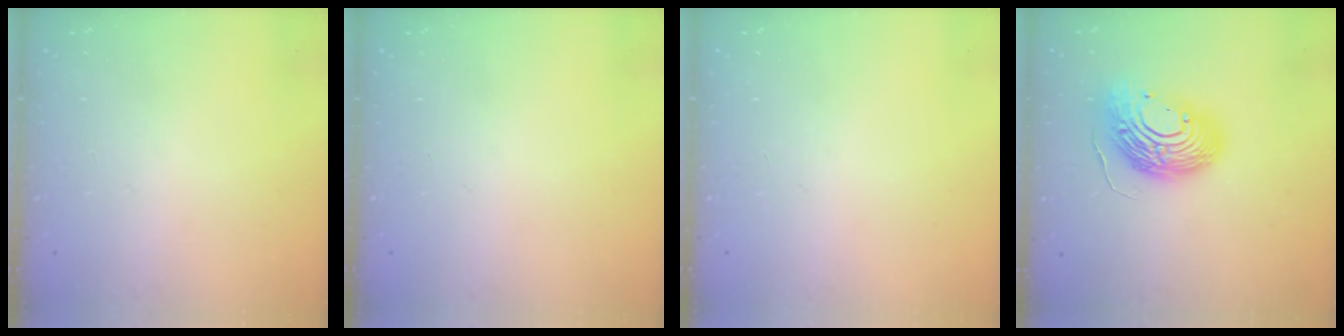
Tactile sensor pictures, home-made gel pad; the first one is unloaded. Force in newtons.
{"total": 0.0}
{"total": 0.0}
{"total": 16.0, "press": 15.8, "slide": 2.4}